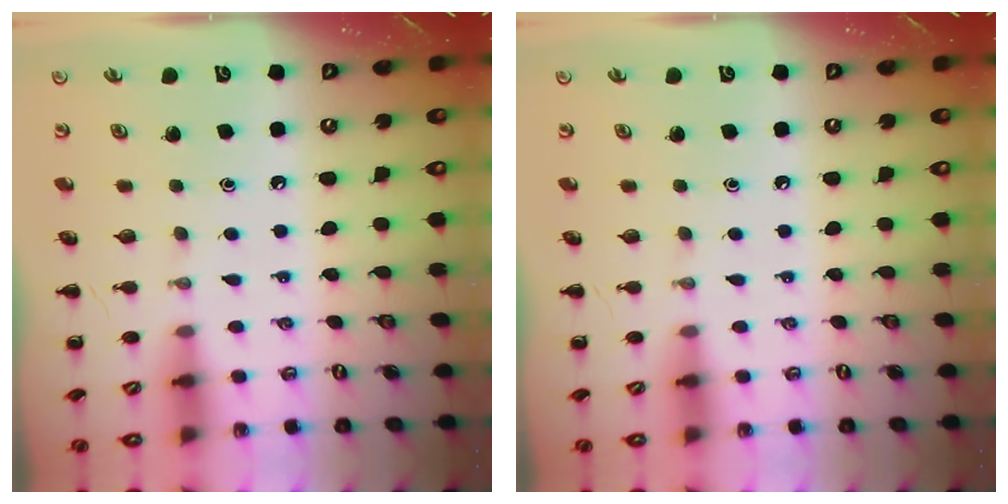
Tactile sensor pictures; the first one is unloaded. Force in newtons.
{"total": 0.0}